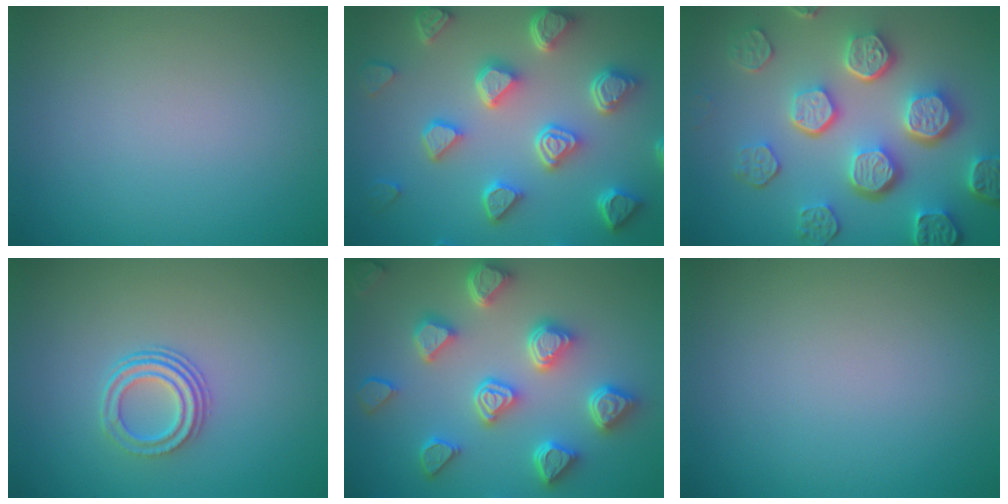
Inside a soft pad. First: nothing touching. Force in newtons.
{"total": 7.4, "press": 5.9, "slide": 4.4}
{"total": 8.1, "press": 6.1, "slide": 5.3}
{"total": 3.0, "press": 2.2, "slide": 2.0}
{"total": 6.9, "press": 5.7, "slide": 3.9}
{"total": 0.0}